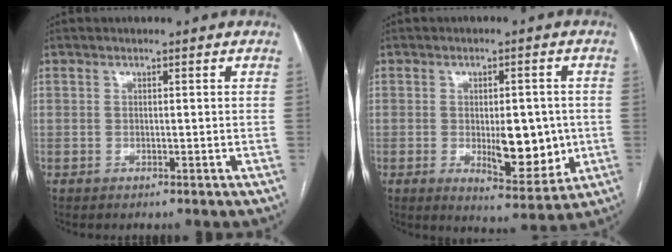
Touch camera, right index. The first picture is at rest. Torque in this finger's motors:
{"motor_torque": [0.42, -0.01, 0.26, 0.09]}